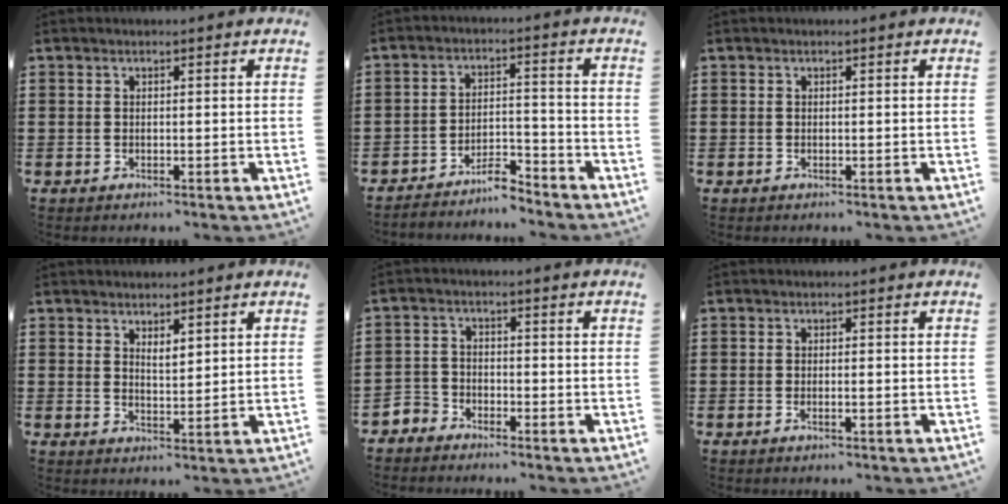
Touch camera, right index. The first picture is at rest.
{"total": 4.8, "force": [-4.6, 0.7, 1.2], "torque": [-0.023, 0.009, -0.091]}
{"total": 0.0}
{"total": 2.0, "force": [1.8, 0.5, 0.7], "torque": [-0.017, 0.003, 0.033]}
{"total": 2.8, "force": [-2.5, 1.1, -0.1], "torque": [-0.015, 0.001, -0.058]}
{"total": 0.8, "force": [-0.4, 0.1, 0.8], "torque": [-0.015, -0.005, -0.006]}